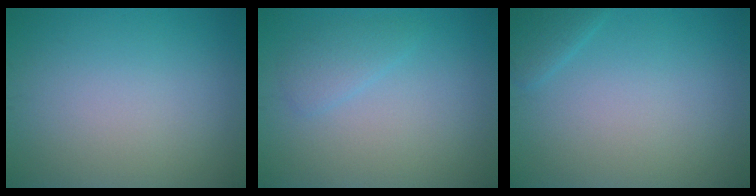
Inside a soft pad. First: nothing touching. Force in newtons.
{"total": 1.6, "press": 1.6, "slide": 0.2}
{"total": 1.3, "press": 1.3, "slide": 0.1}